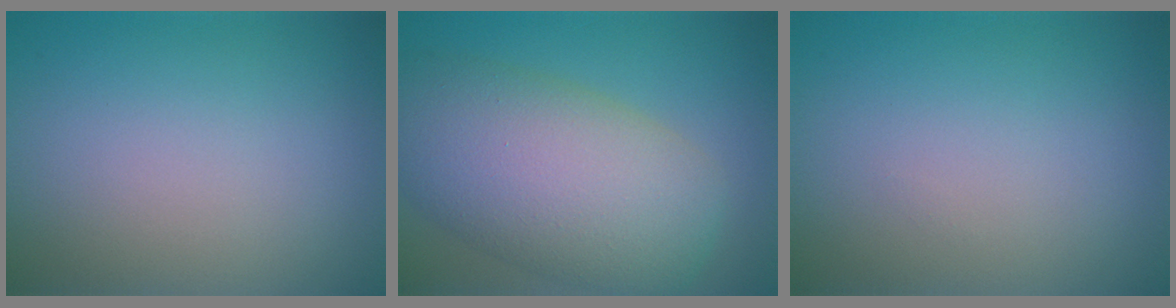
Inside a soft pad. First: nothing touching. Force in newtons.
{"total": 10.9, "press": 10.9, "slide": 0.5}
{"total": 0.0}